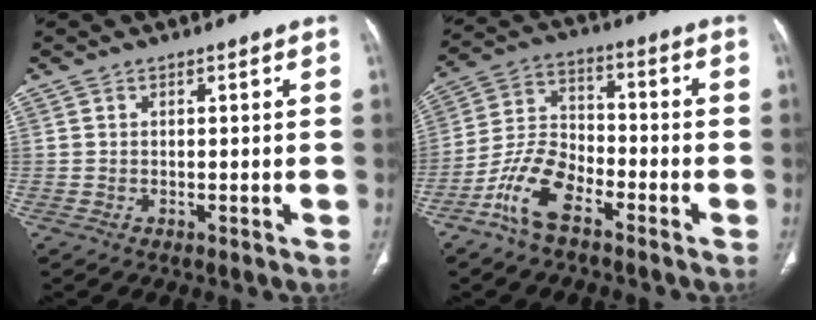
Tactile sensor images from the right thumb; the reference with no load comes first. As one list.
[{"total": 10.5, "force": [-6.2, 5.0, 6.8], "torque": [-0.142, 0.039, -0.129]}]